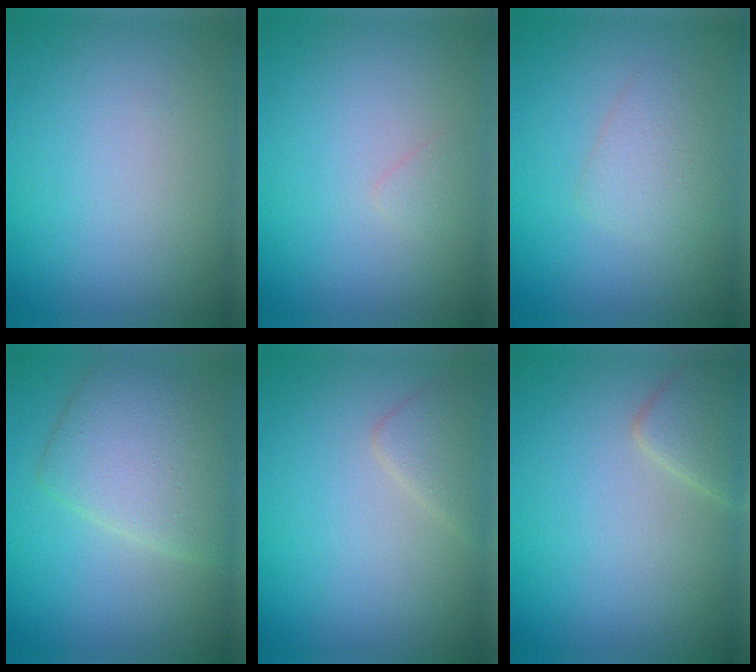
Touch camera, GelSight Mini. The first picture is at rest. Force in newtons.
{"total": 0.6, "press": 0.6, "slide": 0.1}
{"total": 2.1, "press": 2.1, "slide": 0.1}
{"total": 5.5, "press": 5.5, "slide": 0.2}
{"total": 1.8, "press": 1.8, "slide": 0.0}
{"total": 2.6, "press": 2.6, "slide": 0.1}